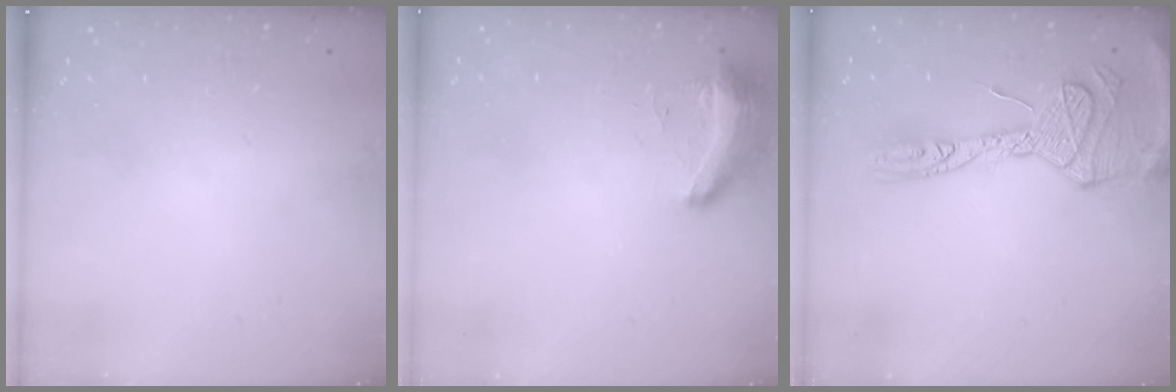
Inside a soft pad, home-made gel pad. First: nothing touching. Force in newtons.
{"total": 11.0, "press": 9.7, "slide": 5.3}
{"total": 17.8, "press": 17.7, "slide": 1.7}